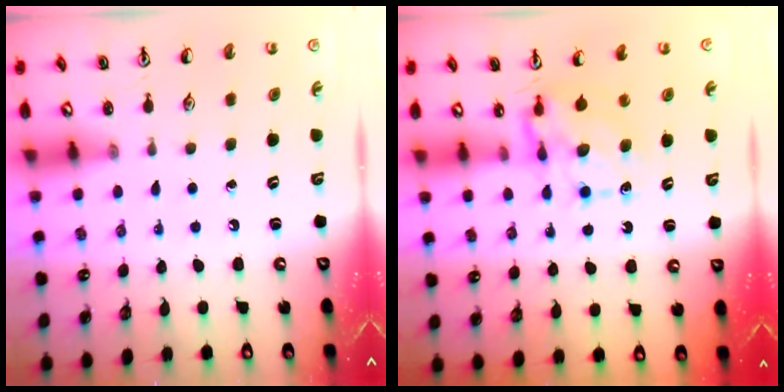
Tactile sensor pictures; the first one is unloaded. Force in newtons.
{"total": 6.7, "press": 6.7, "slide": 0.7}